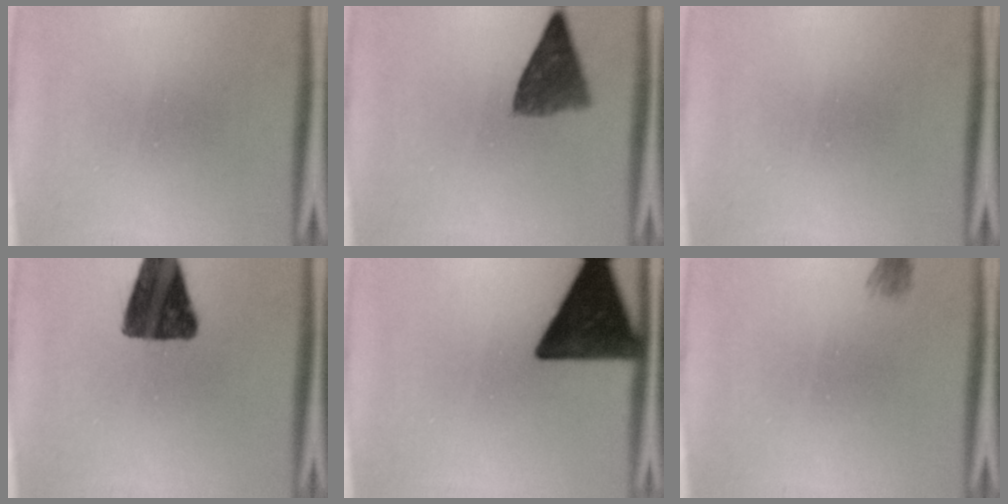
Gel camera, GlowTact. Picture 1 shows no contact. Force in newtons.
{"total": 7.2}
{"total": 0.0}
{"total": 14.6}
{"total": 16.9}
{"total": 1.9}